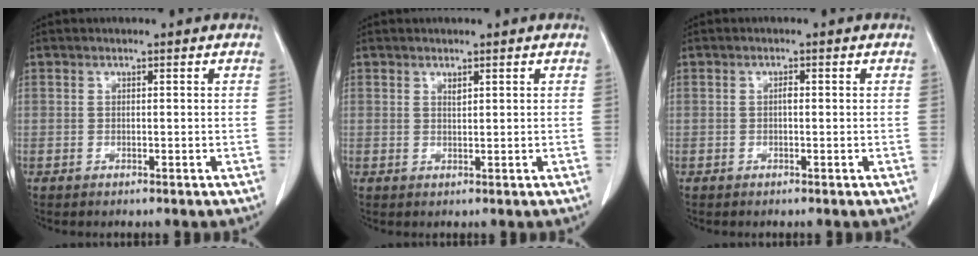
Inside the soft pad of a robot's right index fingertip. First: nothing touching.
{"total": 0.8, "force": [0.6, 0.2, 0.6], "torque": [-0.014, -0.003, 0.013]}
{"total": 0.7, "force": [0.0, 0.3, 0.7], "torque": [-0.013, 0.002, -0.001]}